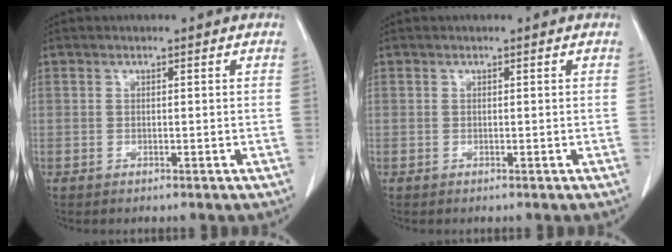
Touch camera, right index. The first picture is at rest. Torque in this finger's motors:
{"motor_torque": [0.03, -0.03, 0.00, 0.01]}